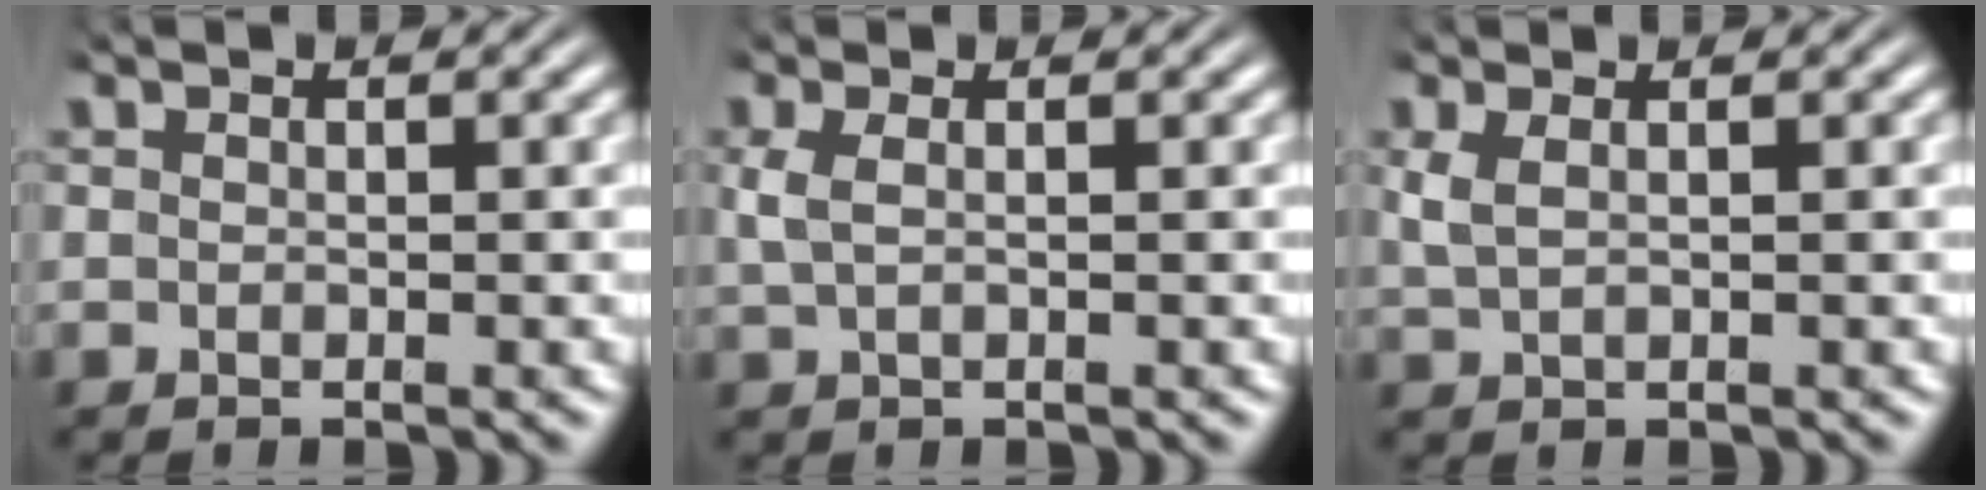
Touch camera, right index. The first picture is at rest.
{"total": 2.0, "force": [-0.3, 1.5, 1.4], "torque": [-0.044, -0.007, -0.001]}
{"total": 2.4, "force": [0.1, 2.0, 1.3], "torque": [-0.042, -0.007, 0.005]}